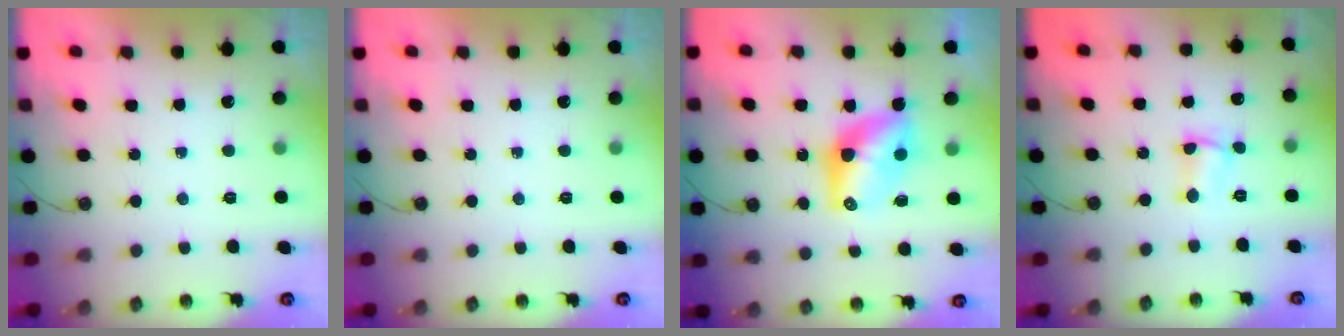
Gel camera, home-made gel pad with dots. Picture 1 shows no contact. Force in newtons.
{"total": 0.0}
{"total": 8.7, "press": 8.6, "slide": 0.8}
{"total": 2.1, "press": 2.0, "slide": 0.5}